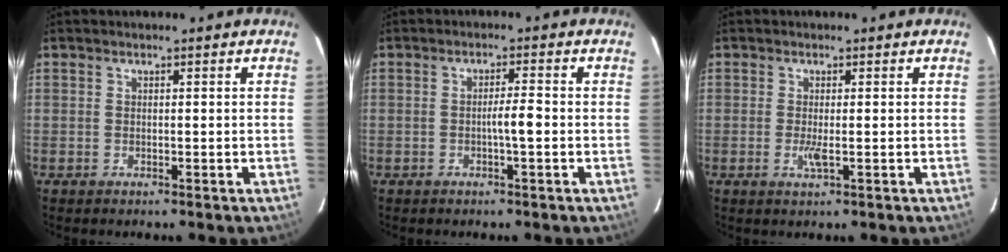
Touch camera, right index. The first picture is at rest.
{"total": 2.9, "force": [-0.7, 0.0, 2.8], "torque": [-0.046, 0.001, -0.013]}
{"total": 1.8, "force": [-0.4, 0.1, 1.7], "torque": [-0.038, -0.006, -0.006]}